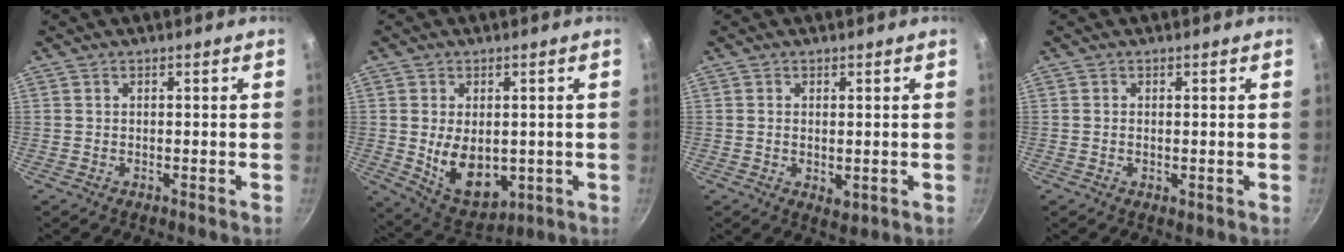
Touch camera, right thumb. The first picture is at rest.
{"total": 11.2, "force": [-0.5, 7.3, 8.5], "torque": [-0.119, -0.017, 0.016]}
{"total": 2.7, "force": [0.1, 1.5, 2.2], "torque": [-0.034, -0.008, 0.003]}
{"total": 1.0, "force": [0.0, 0.5, 0.9], "torque": [-0.016, -0.002, -0.002]}